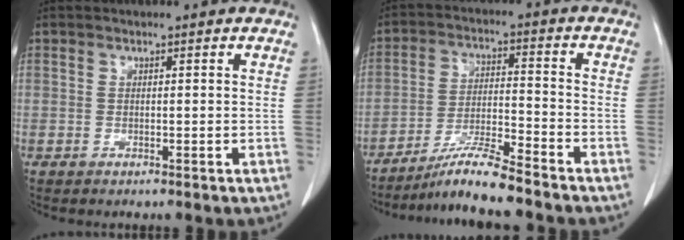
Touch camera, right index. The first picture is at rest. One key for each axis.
{"total": 8.1, "fx": -7.0, "fy": -0.8, "fz": 4.0, "tx": -0.077, "ty": -0.016, "tz": -0.128}